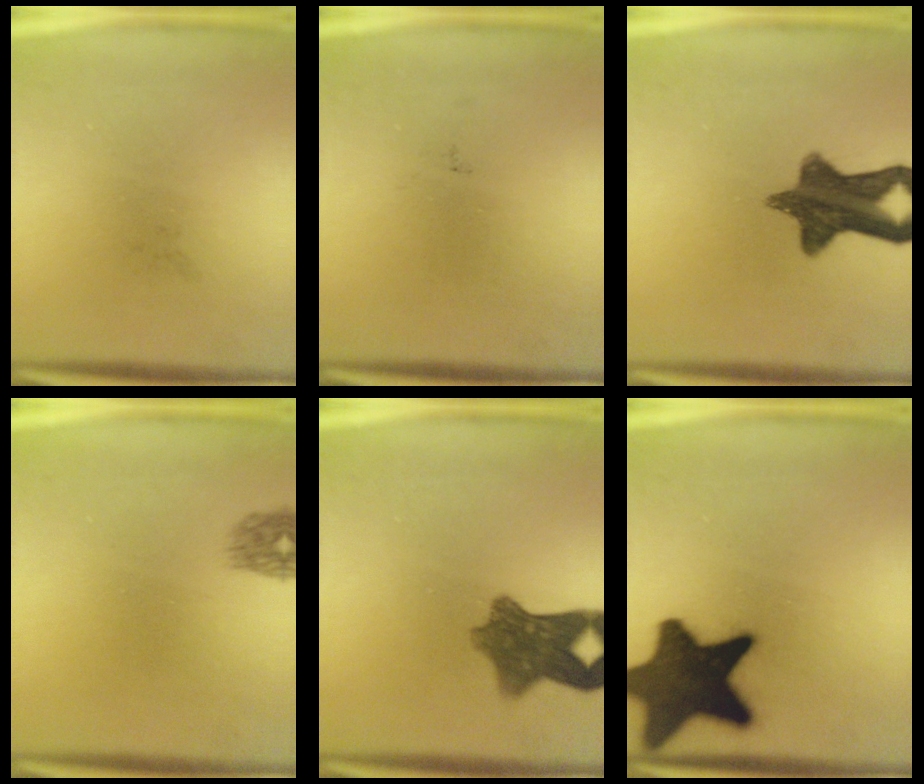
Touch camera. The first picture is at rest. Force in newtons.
{"total": 0.0}
{"total": 12.1}
{"total": 1.6}
{"total": 8.2}
{"total": 18.6}